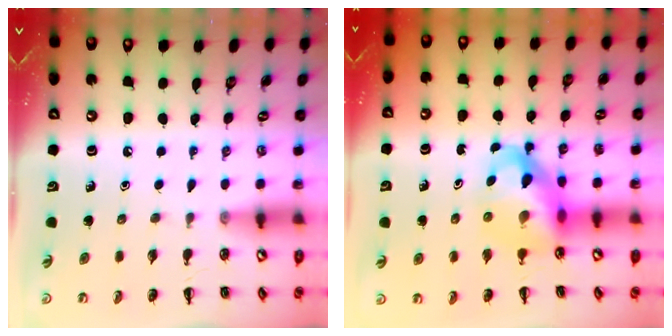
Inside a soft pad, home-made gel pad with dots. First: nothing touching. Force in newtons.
{"total": 12.0, "press": 11.6, "slide": 3.3}